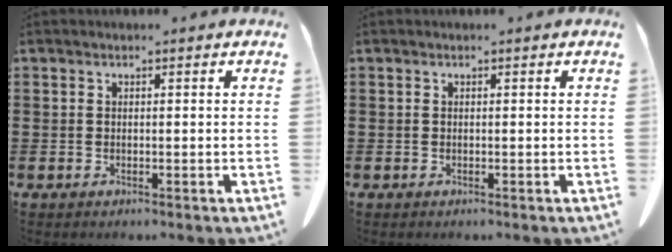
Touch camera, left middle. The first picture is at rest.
{"total": 0.0}